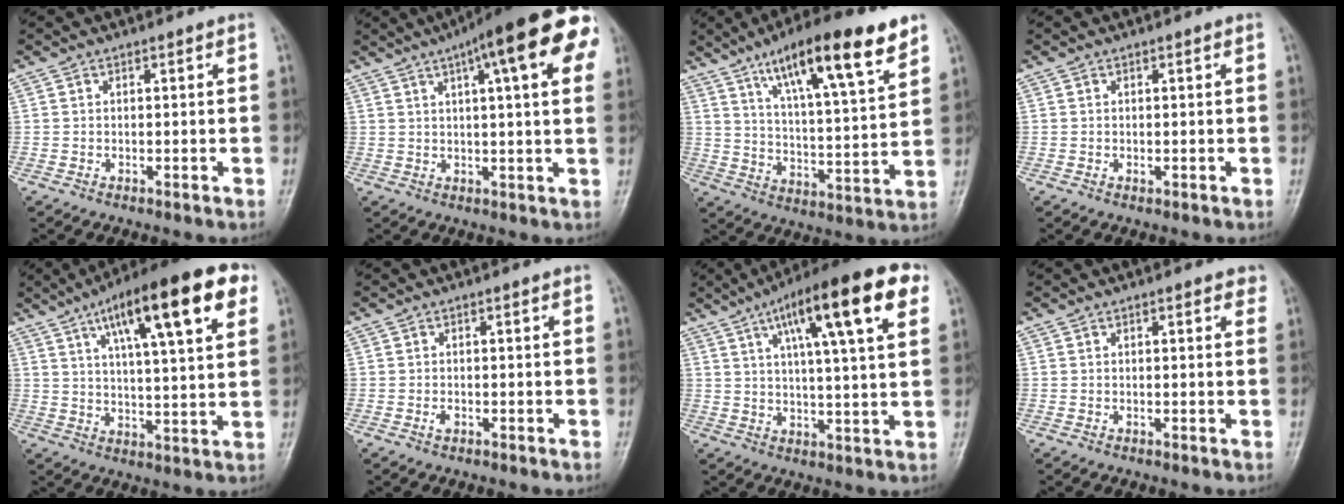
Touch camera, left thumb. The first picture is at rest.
{"total": 19.3, "force": [8.3, 4.3, 16.9], "torque": [-0.230, 0.021, 0.104]}
{"total": 19.8, "force": [11.9, 4.1, 15.2], "torque": [-0.224, -0.040, 0.197]}
{"total": 0.8, "force": [0.0, 0.3, 0.7], "torque": [-0.008, 0.003, 0.003]}
{"total": 20.2, "force": [9.6, 5.1, 17.0], "torque": [-0.239, -0.004, 0.144]}
{"total": 1.2, "force": [-0.4, 0.7, 0.9], "torque": [-0.015, 0.005, -0.005]}
{"total": 19.1, "force": [8.6, 4.2, 16.5], "torque": [-0.236, 0.004, 0.127]}
{"total": 2.4, "force": [1.2, 0.9, 1.8], "torque": [-0.014, 0.000, 0.011]}